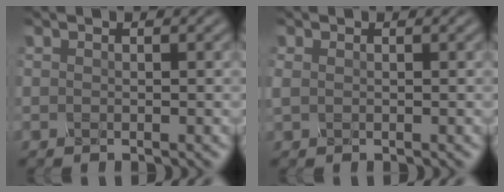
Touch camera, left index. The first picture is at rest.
{"total": 0.8, "force": [0.1, 0.6, 0.5], "torque": [-0.014, 0.001, 0.004]}